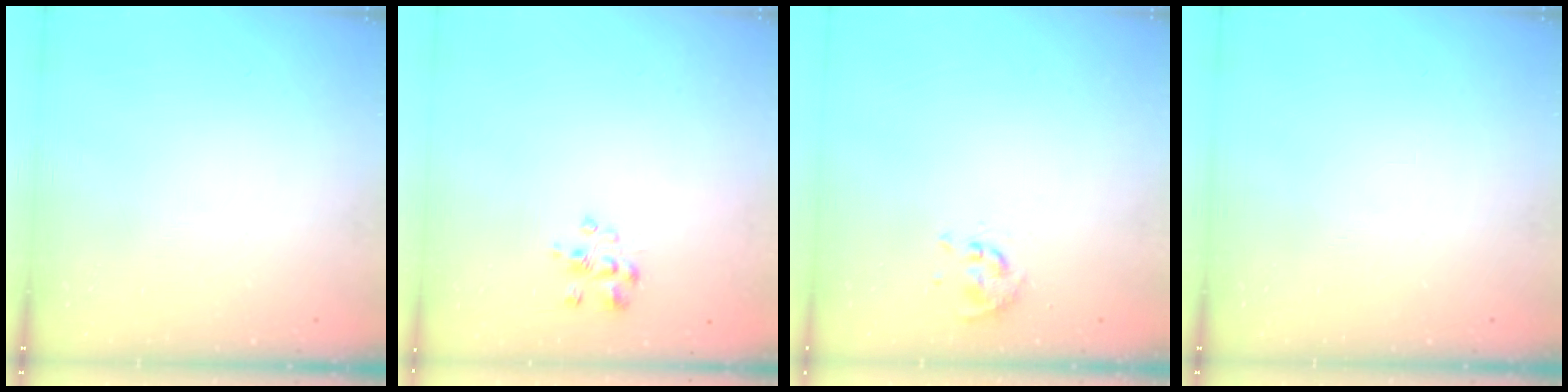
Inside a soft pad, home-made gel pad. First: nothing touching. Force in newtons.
{"total": 3.2, "press": 3.2, "slide": 0.4}
{"total": 0.6, "press": 0.5, "slide": 0.1}
{"total": 0.0}